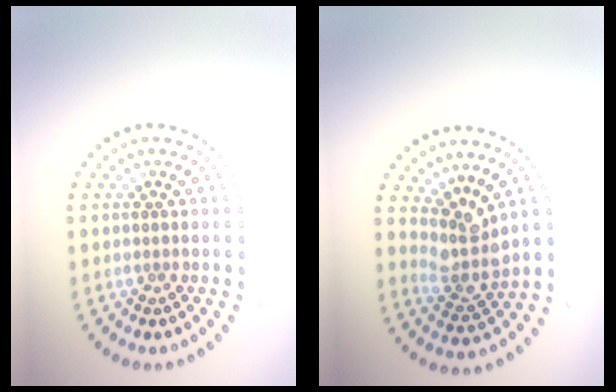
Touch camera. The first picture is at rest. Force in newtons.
{"total": 3.2, "press": 2.4, "slide": 2.2}